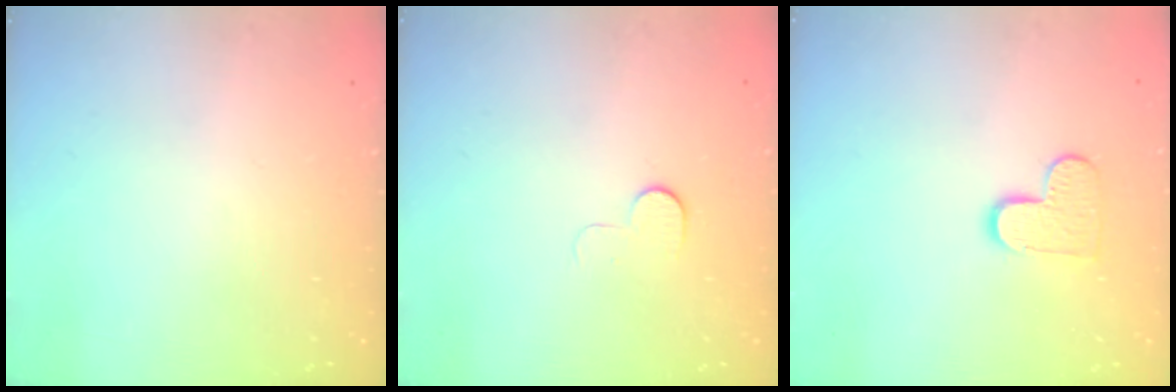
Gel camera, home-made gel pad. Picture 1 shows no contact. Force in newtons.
{"total": 5.3, "press": 5.3, "slide": 0.5}
{"total": 8.3, "press": 8.2, "slide": 0.5}